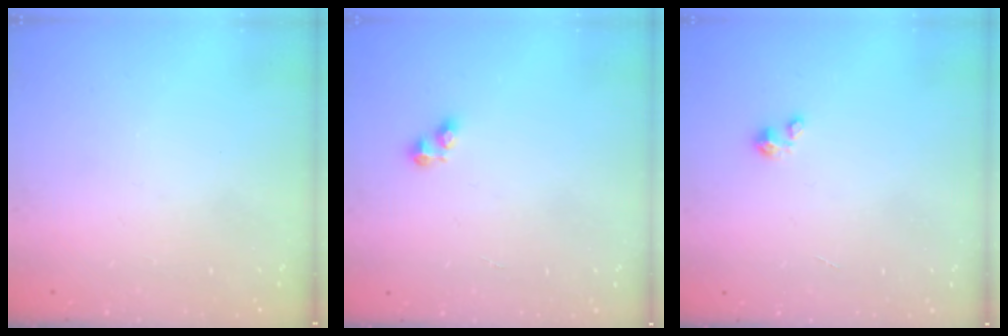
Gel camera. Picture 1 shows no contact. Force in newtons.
{"total": 2.8, "press": 2.8, "slide": 0.4}
{"total": 1.2, "press": 1.1, "slide": 0.1}